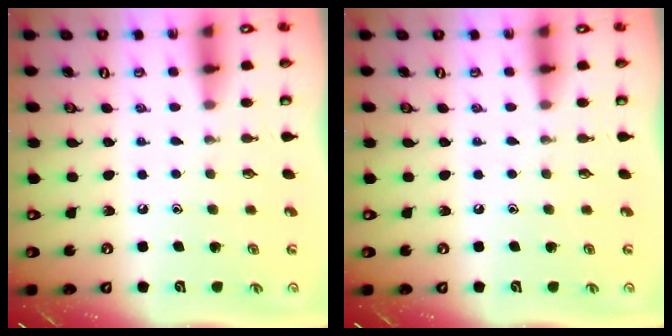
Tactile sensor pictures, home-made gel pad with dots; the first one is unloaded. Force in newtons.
{"total": 0.0}